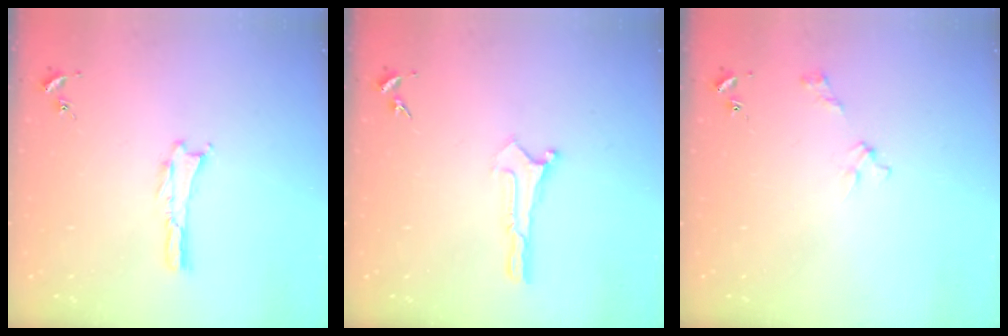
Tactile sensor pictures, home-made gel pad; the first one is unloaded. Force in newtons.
{"total": 0.0}
{"total": 2.7, "press": 2.6, "slide": 0.3}